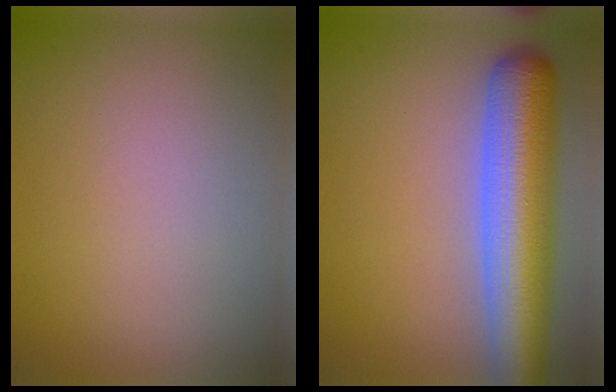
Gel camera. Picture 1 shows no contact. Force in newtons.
{"total": 10.1, "press": 10.1, "slide": 0.6}